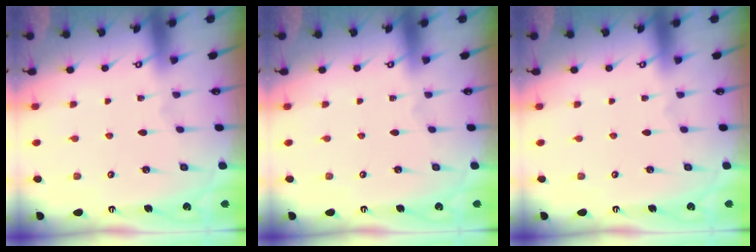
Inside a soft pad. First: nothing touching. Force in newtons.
{"total": 0.0}
{"total": 0.0}